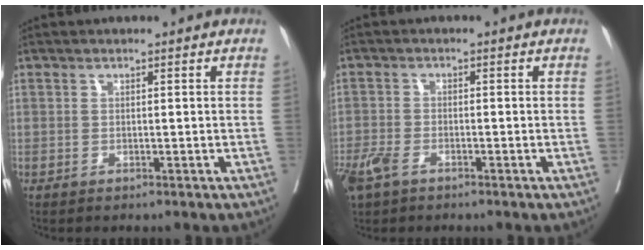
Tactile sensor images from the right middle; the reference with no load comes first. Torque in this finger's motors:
{"motor_torque": [0.37, -0.34, 0.09, 0.05]}